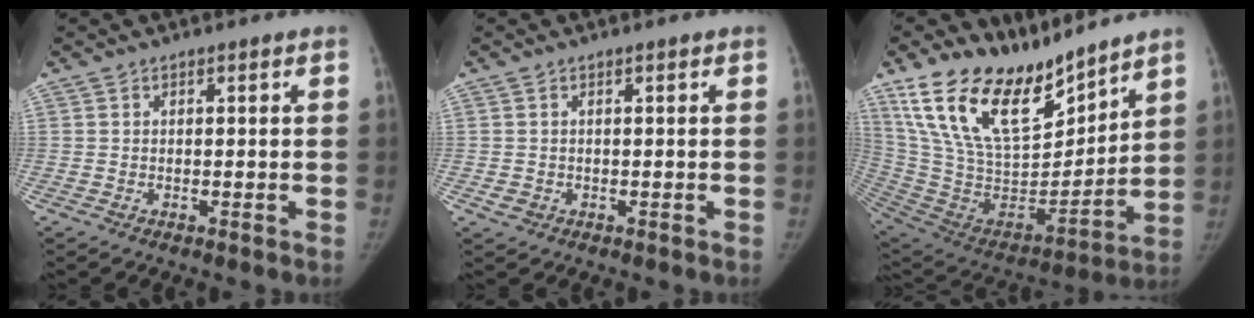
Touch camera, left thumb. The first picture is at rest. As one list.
[{"total": 1.4, "force": [-0.3, 1.2, 0.6], "torque": [-0.008, 0.001, 0.000]}, {"total": 23.1, "force": [17.6, 9.5, 11.6], "torque": [-0.175, -0.090, 0.333]}]